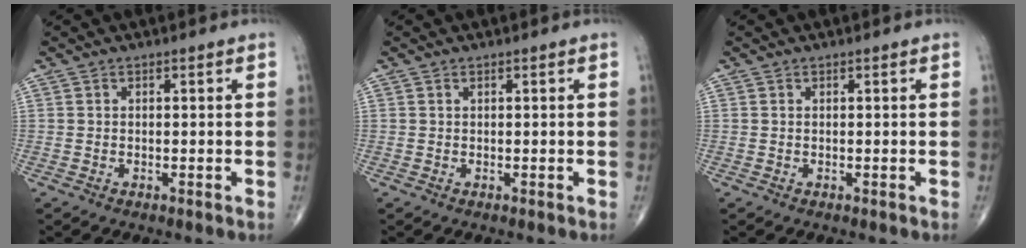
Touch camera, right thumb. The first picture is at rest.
{"total": 0.0}
{"total": 0.0}